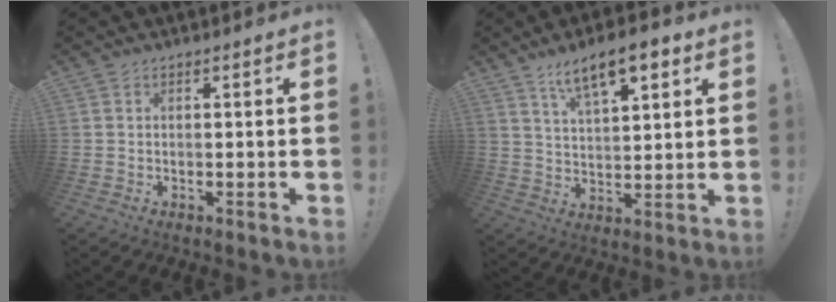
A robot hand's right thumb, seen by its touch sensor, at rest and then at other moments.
{"total": 11.9, "force": [7.3, 4.3, 8.3], "torque": [-0.125, -0.033, 0.122]}